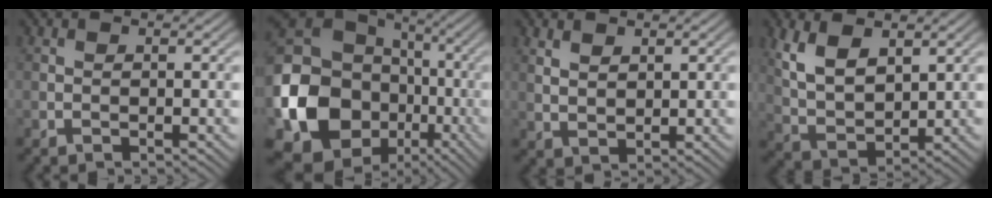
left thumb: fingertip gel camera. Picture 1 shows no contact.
{"total": 18.9, "force": [-5.0, 15.5, 9.5], "torque": [-0.250, -0.042, -0.088]}
{"total": 2.4, "force": [1.6, 1.0, 1.5], "torque": [-0.034, -0.005, 0.040]}
{"total": 8.0, "force": [3.8, 4.1, 5.8], "torque": [-0.135, -0.003, 0.080]}